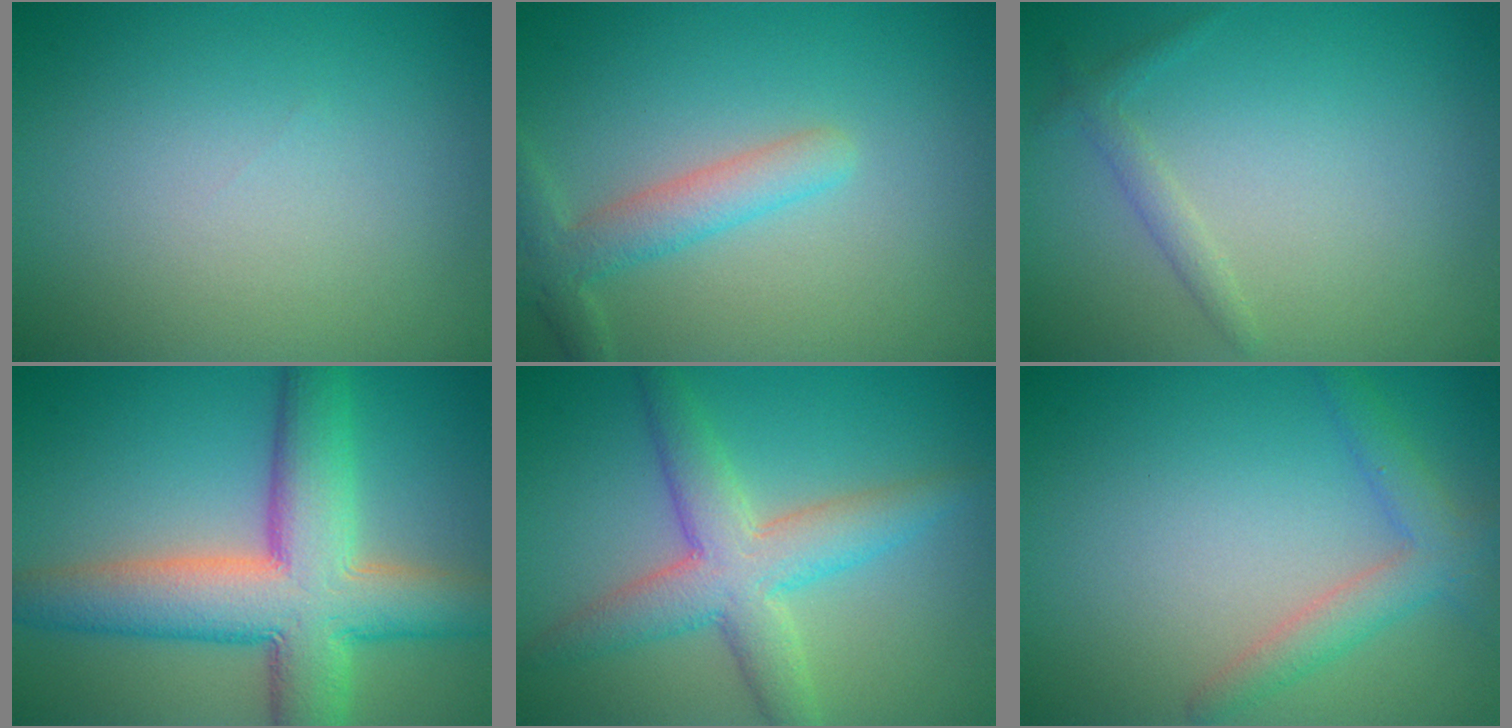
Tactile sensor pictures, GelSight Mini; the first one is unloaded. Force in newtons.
{"total": 3.0, "press": 3.0, "slide": 0.2}
{"total": 1.3, "press": 1.3, "slide": 0.1}
{"total": 10.4, "press": 10.4, "slide": 0.5}
{"total": 5.4, "press": 5.4, "slide": 0.2}
{"total": 2.9, "press": 2.9, "slide": 0.1}